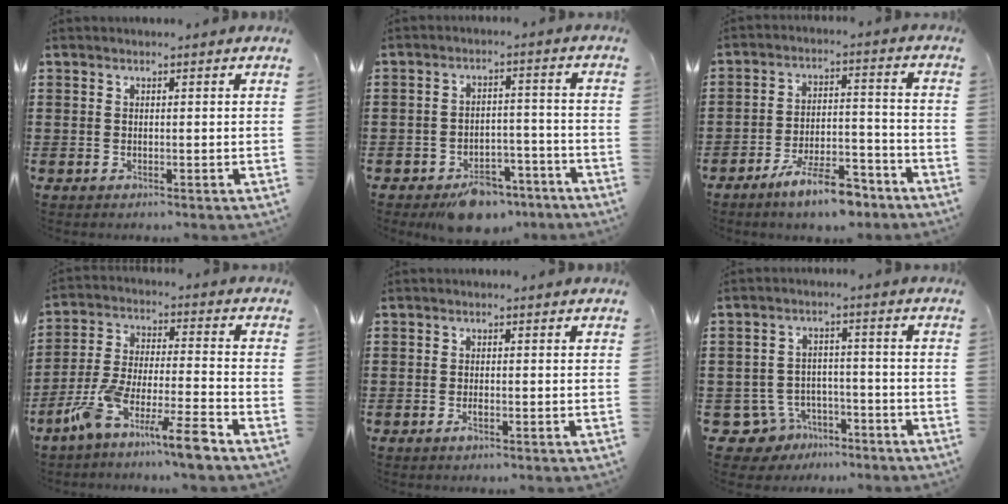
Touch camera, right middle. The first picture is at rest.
{"total": 6.1, "force": [-5.3, 2.2, 2.1], "torque": [-0.029, 0.020, -0.096]}
{"total": 8.9, "force": [-7.1, 1.9, 5.1], "torque": [-0.085, 0.015, -0.128]}
{"total": 10.2, "force": [-8.2, 0.3, 6.1], "torque": [-0.135, 0.000, -0.166]}
{"total": 1.1, "force": [-0.6, 0.3, 0.9], "torque": [-0.020, -0.003, -0.010]}
{"total": 5.4, "force": [-4.4, 3.0, 0.9], "torque": [-0.053, 0.006, -0.093]}